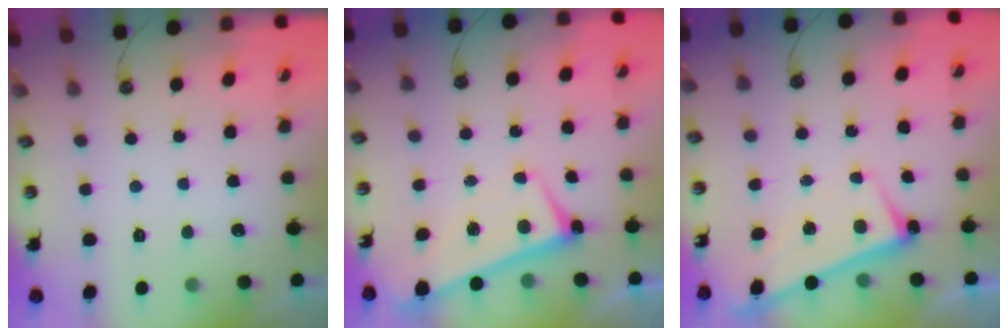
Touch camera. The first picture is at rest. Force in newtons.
{"total": 1.2, "press": 0.8, "slide": 0.9}
{"total": 2.8, "press": 2.8, "slide": 0.4}